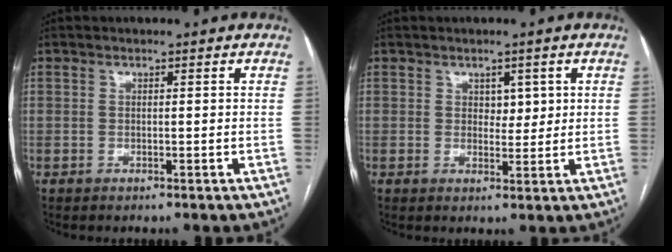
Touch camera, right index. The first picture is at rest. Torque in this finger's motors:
{"motor_torque": [0.17, 0.20, 0.02, 0.00]}